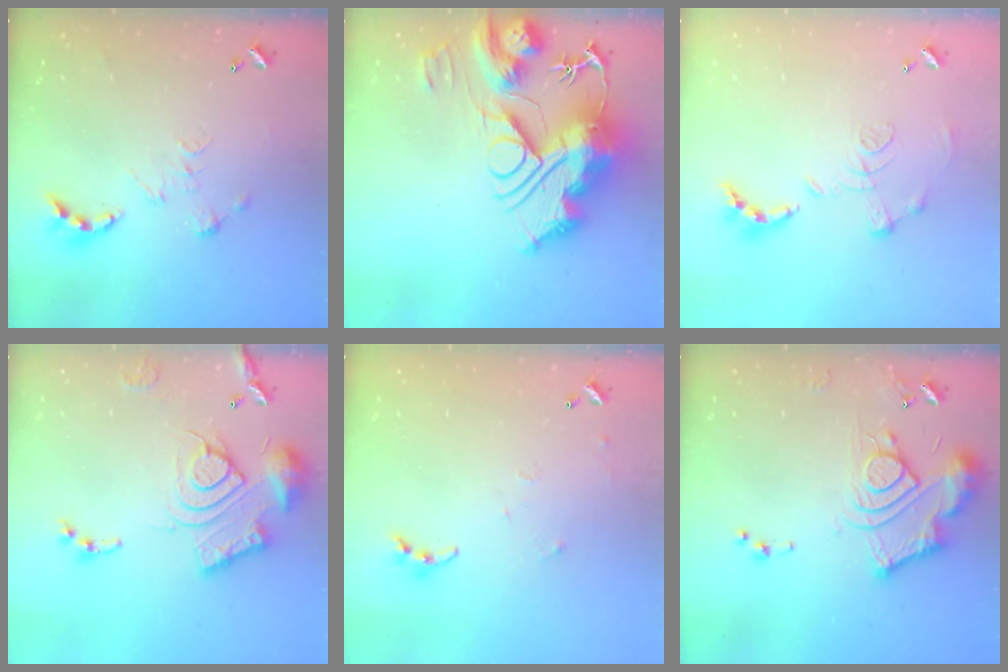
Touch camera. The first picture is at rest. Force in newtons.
{"total": 0.5, "press": 0.5, "slide": 0.0}
{"total": 1.2, "press": 0.4, "slide": 1.1}
{"total": 19.5, "press": 19.4, "slide": 2.0}
{"total": 7.5, "press": 7.5, "slide": 0.6}
{"total": 14.1, "press": 14.1, "slide": 1.3}